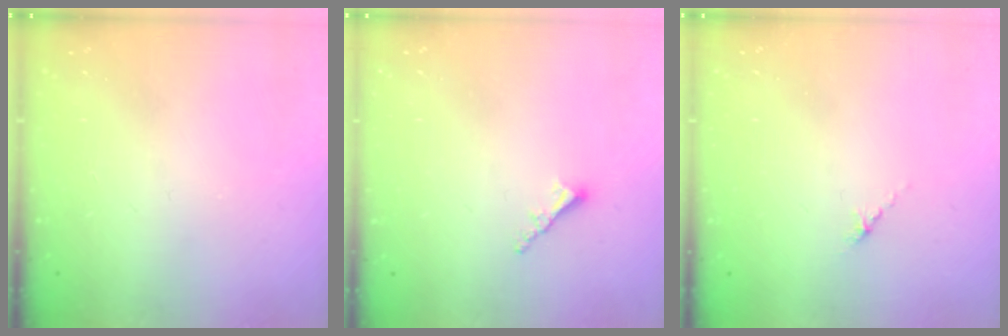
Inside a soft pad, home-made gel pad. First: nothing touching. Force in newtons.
{"total": 2.3, "press": 2.2, "slide": 0.6}
{"total": 2.7, "press": 2.7, "slide": 0.7}